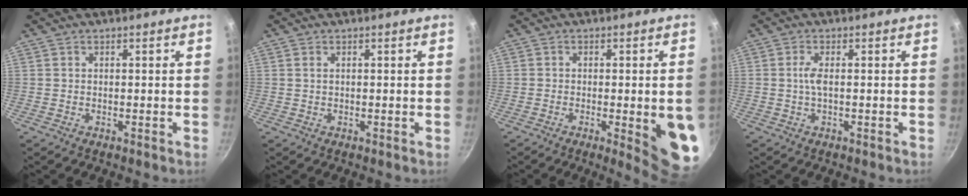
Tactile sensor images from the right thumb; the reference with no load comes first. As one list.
[{"total": 0.6, "force": [0.2, 0.3, 0.5], "torque": [-0.010, 0.000, 0.004]}, {"total": 11.0, "force": [-2.2, 2.5, 10.5], "torque": [-0.103, 0.004, -0.020]}, {"total": 2.3, "force": [0.0, 0.6, 2.2], "torque": [-0.056, 0.003, -0.001]}]